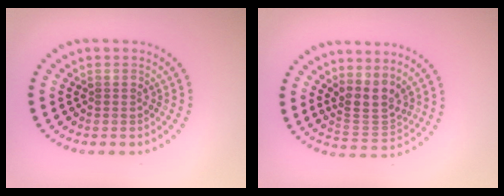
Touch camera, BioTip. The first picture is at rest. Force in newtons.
{"total": 2.9, "press": 2.3, "slide": 1.9}